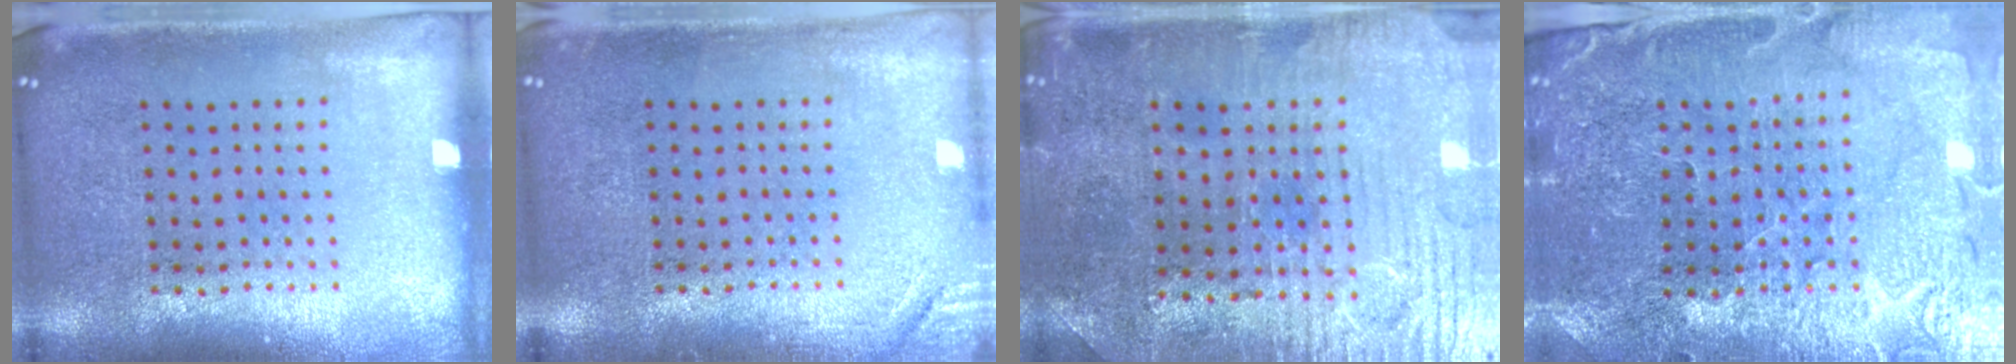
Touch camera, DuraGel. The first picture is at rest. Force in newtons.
{"total": 1.3, "press": 1.3, "slide": 0.3}
{"total": 1.7, "press": 1.7, "slide": 0.5}
{"total": 1.8, "press": 1.8, "slide": 0.2}